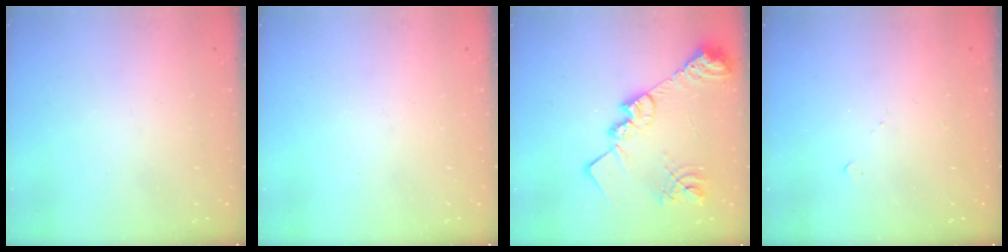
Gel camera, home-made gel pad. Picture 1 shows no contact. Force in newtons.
{"total": 0.0}
{"total": 20.0, "press": 20.0, "slide": 1.4}
{"total": 5.1, "press": 5.0, "slide": 0.6}